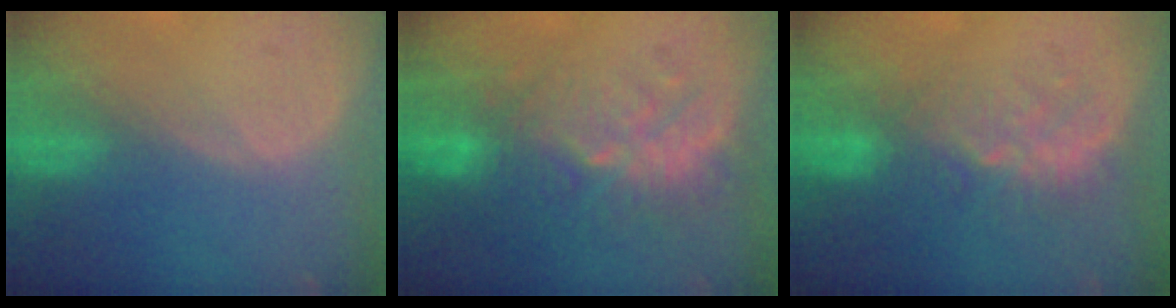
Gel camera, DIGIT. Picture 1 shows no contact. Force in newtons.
{"total": 9.0, "press": 8.9, "slide": 1.6}
{"total": 6.3, "press": 6.1, "slide": 1.8}